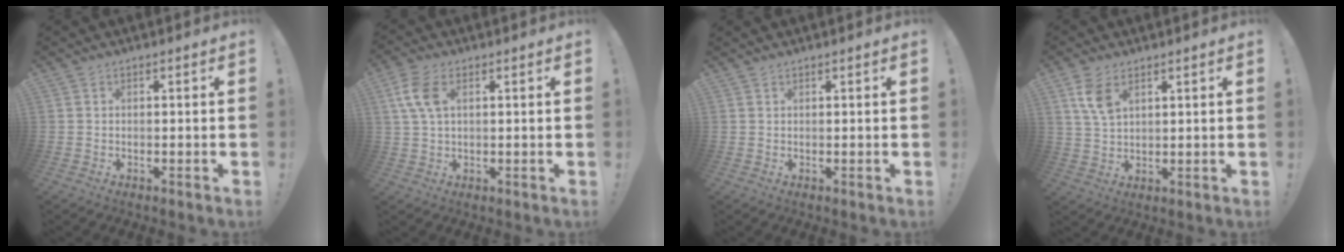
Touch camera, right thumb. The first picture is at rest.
{"total": 7.6, "force": [2.4, 4.3, 5.8], "torque": [-0.130, 0.002, 0.045]}
{"total": 0.6, "force": [0.6, 0.2, 0.1], "torque": [0.001, -0.002, 0.011]}
{"total": 6.8, "force": [3.6, 3.5, 4.6], "torque": [-0.094, -0.014, 0.068]}